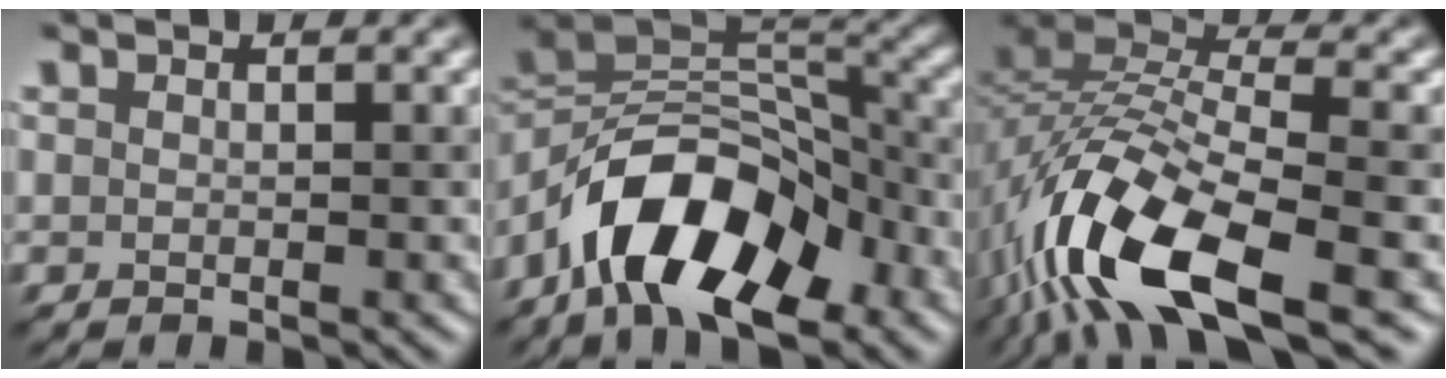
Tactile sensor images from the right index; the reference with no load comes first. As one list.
[{"total": 11.9, "force": [-6.8, 5.5, 8.0], "torque": [-0.122, 0.014, -0.131]}, {"total": 13.2, "force": [-6.8, 4.8, 10.3], "torque": [-0.207, 0.000, -0.133]}]